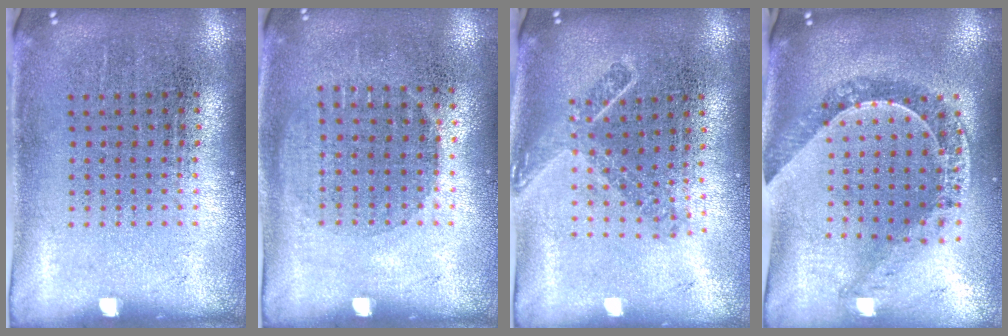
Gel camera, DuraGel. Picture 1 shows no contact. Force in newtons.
{"total": 1.0, "press": 0.9, "slide": 0.5}
{"total": 1.8, "press": 1.4, "slide": 1.2}
{"total": 1.1, "press": 1.1, "slide": 0.2}